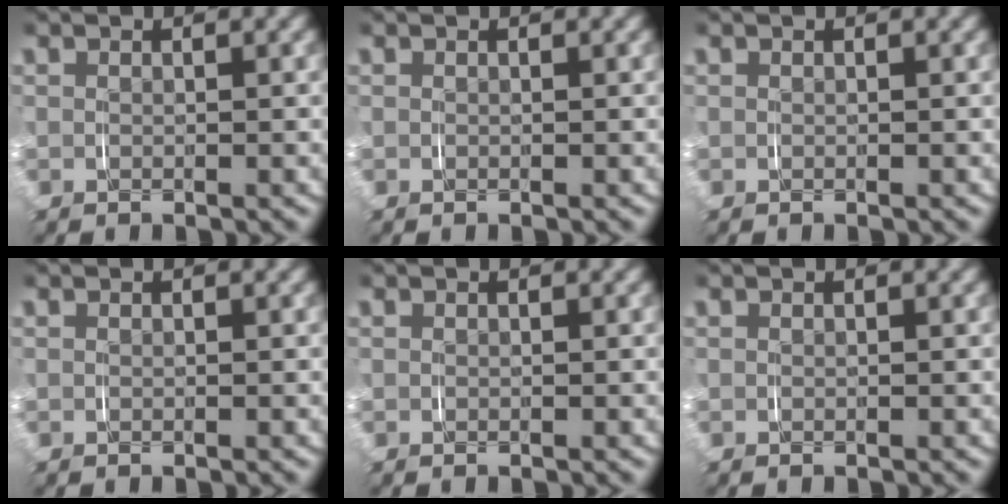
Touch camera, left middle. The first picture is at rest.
{"total": 0.0}
{"total": 0.0}
{"total": 0.0}
{"total": 0.0}
{"total": 0.0}